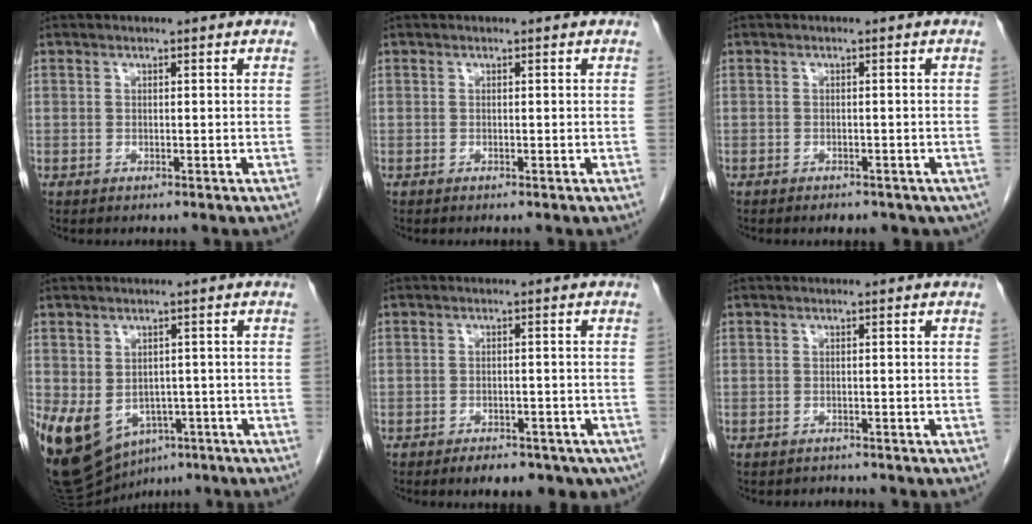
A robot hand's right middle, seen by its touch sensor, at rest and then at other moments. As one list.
[{"total": 0.0}, {"total": 5.3, "force": [-3.9, 2.7, 2.3], "torque": [-0.021, 0.001, -0.041]}, {"total": 13.2, "force": [-6.1, 9.2, 7.3], "torque": [-0.154, -0.004, -0.082]}, {"total": 10.3, "force": [-7.3, 5.0, 5.3], "torque": [-0.059, 0.000, -0.089]}, {"total": 1.4, "force": [-1.3, 0.5, -0.2], "torque": [-0.003, -0.002, -0.019]}]